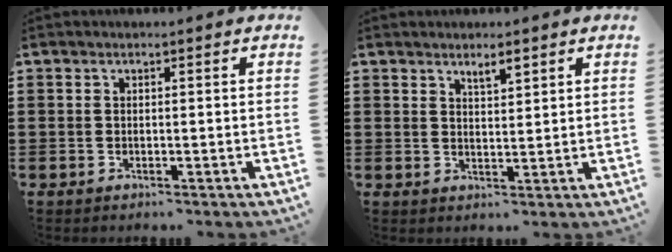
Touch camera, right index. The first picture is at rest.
{"total": 2.4, "force": [1.8, 0.6, 1.4], "torque": [-0.021, -0.001, 0.031]}